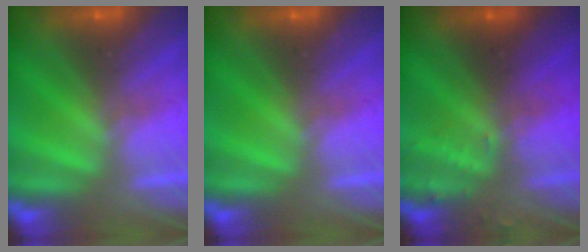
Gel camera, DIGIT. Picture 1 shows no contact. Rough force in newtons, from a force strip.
{"total": 0.0}
{"total": 3.2}